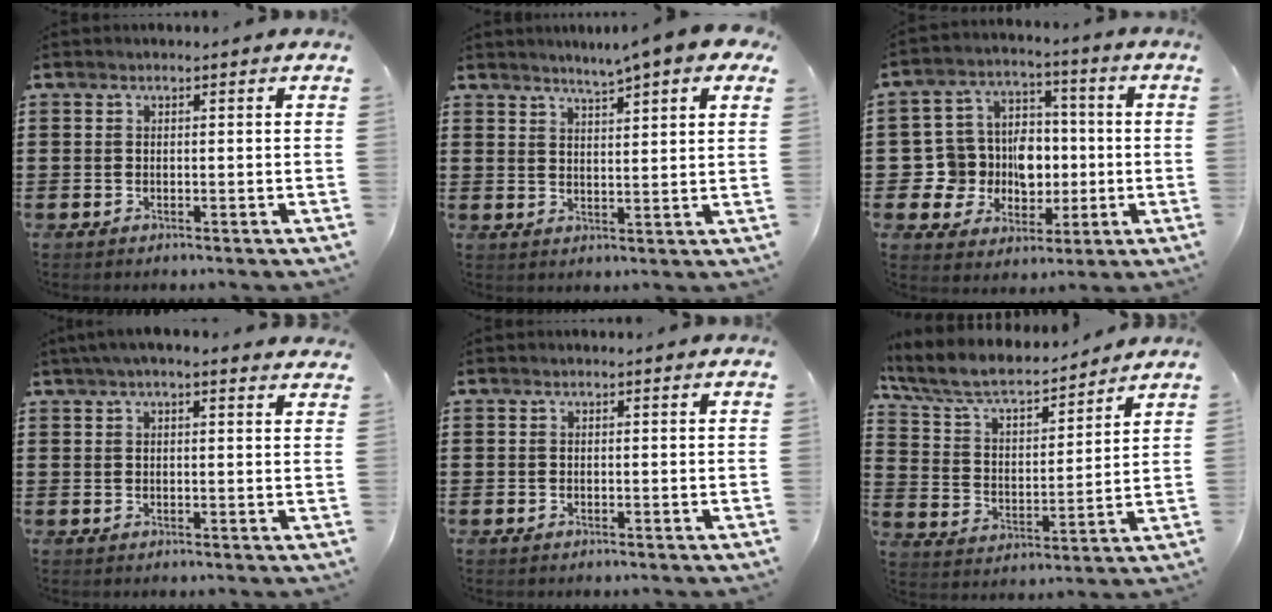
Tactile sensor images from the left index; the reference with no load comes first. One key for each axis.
{"total": 4.1, "fx": 3.6, "fy": 0.0, "fz": 2.0, "tx": -0.053, "ty": -0.010, "tz": 0.059}
{"total": 9.9, "fx": 0.2, "fy": 9.1, "fz": 3.8, "tx": -0.111, "ty": 0.004, "tz": 0.015}
{"total": 2.9, "fx": 2.3, "fy": 0.4, "fz": 1.8, "tx": -0.041, "ty": 0.006, "tz": 0.041}
{"total": 0.0}
{"total": 7.2, "fx": 6.3, "fy": 1.7, "fz": 3.2, "tx": -0.090, "ty": -0.037, "tz": 0.105}